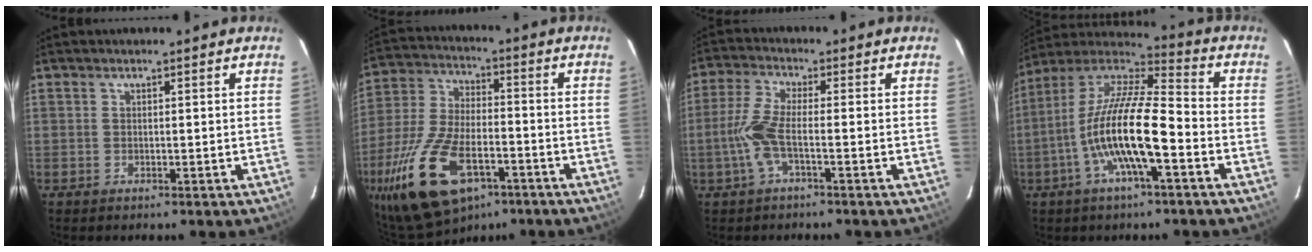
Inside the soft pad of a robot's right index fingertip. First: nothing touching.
{"total": 19.9, "force": [-10.4, 9.5, 14.1], "torque": [-0.307, -0.029, -0.184]}
{"total": 6.5, "force": [-2.0, 1.0, 6.1], "torque": [-0.142, 0.003, -0.040]}
{"total": 16.4, "force": [-5.4, 3.4, 15.1], "torque": [-0.286, -0.007, -0.109]}